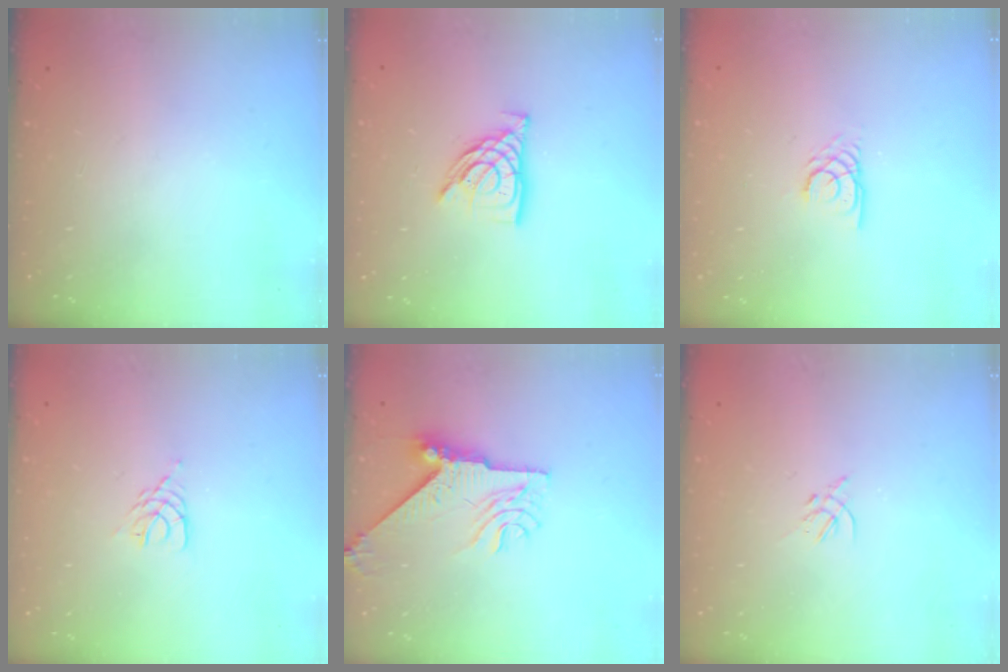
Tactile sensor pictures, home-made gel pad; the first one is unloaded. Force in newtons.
{"total": 10.7, "press": 10.6, "slide": 1.2}
{"total": 2.7, "press": 2.7, "slide": 0.1}
{"total": 3.0, "press": 3.0, "slide": 0.5}
{"total": 10.3, "press": 10.2, "slide": 1.3}
{"total": 1.4, "press": 1.3, "slide": 0.5}